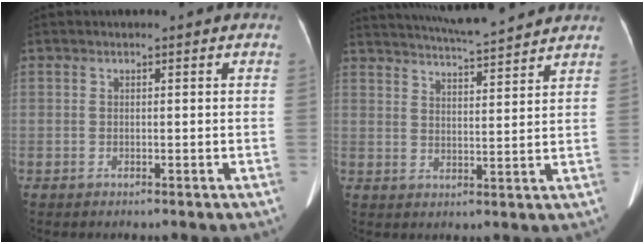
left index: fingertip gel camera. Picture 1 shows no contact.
{"total": 12.7, "force": [11.8, 0.5, 4.8], "torque": [-0.086, 0.016, 0.168]}